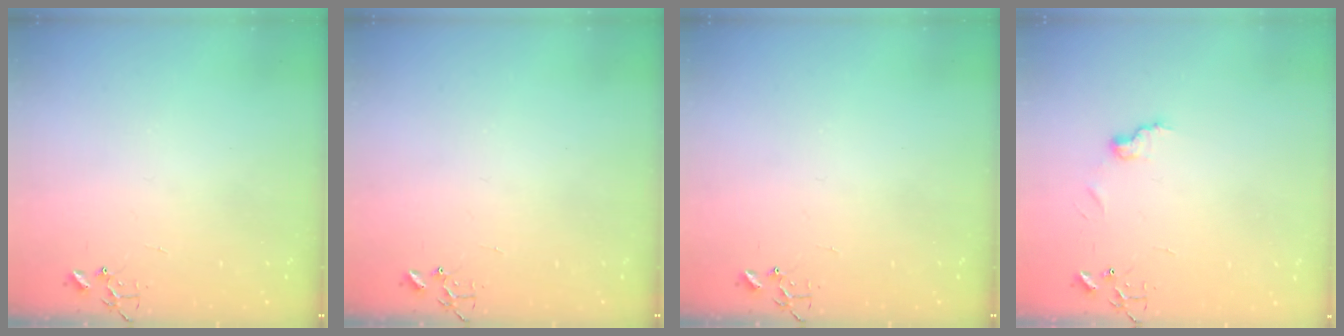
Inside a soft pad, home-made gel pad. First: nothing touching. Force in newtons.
{"total": 0.0}
{"total": 0.0}
{"total": 6.6, "press": 6.6, "slide": 0.1}